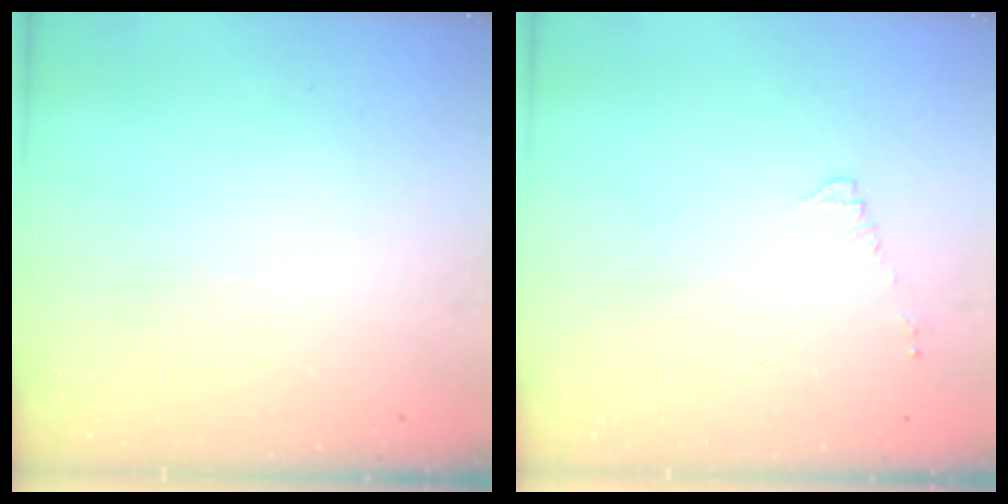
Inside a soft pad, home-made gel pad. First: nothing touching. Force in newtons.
{"total": 4.3, "press": 4.3, "slide": 0.6}